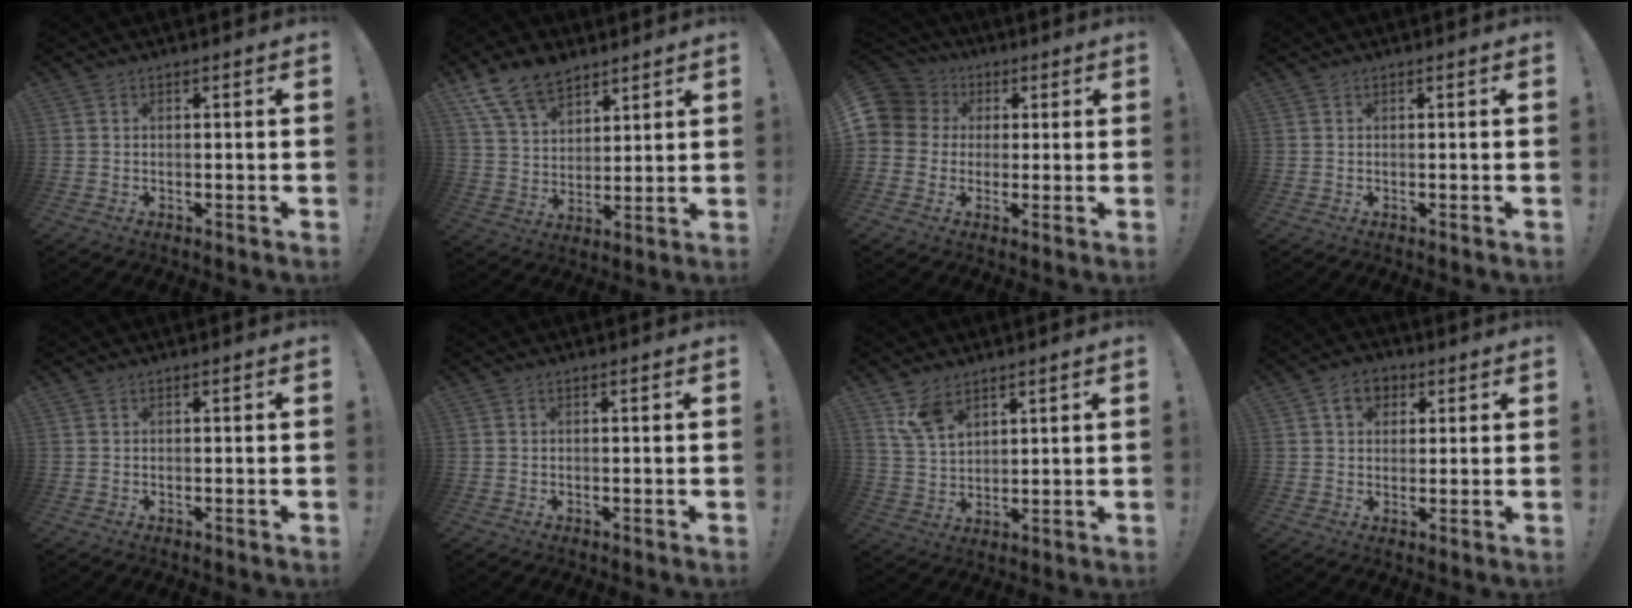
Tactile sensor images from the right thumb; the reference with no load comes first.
{"total": 13.4, "force": [9.6, 7.6, 5.5], "torque": [-0.105, -0.053, 0.184]}
{"total": 8.2, "force": [0.9, 7.7, 2.6], "torque": [-0.059, 0.000, 0.020]}
{"total": 0.0}
{"total": 0.0}
{"total": 0.0}
{"total": 8.2, "force": [5.7, 4.2, 4.3], "torque": [-0.076, -0.027, 0.110]}
{"total": 6.6, "force": [2.7, 5.1, 3.2], "torque": [-0.049, 0.003, 0.051]}